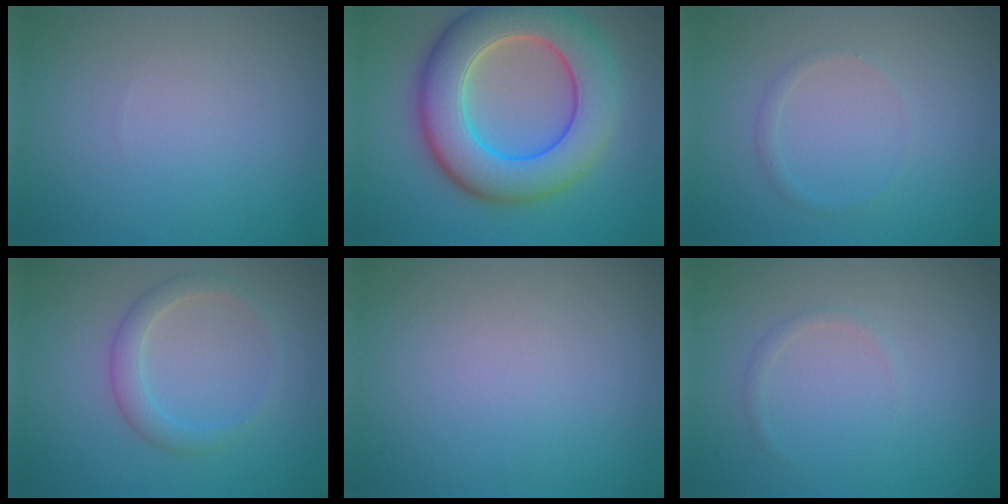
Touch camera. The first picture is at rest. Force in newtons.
{"total": 10.1, "press": 10.1, "slide": 0.4}
{"total": 0.8, "press": 0.8, "slide": 0.0}
{"total": 2.2, "press": 2.2, "slide": 0.1}
{"total": 0.0}
{"total": 0.7, "press": 0.7, "slide": 0.1}